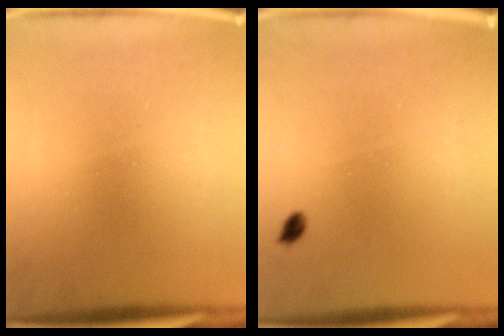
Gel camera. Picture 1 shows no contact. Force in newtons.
{"total": 1.0}